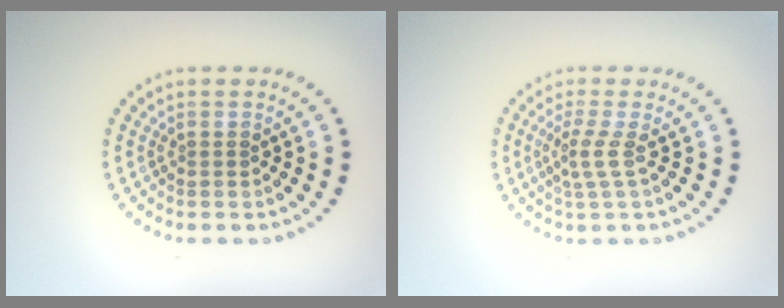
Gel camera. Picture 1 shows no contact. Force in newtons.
{"total": 2.1, "press": 1.4, "slide": 1.5}